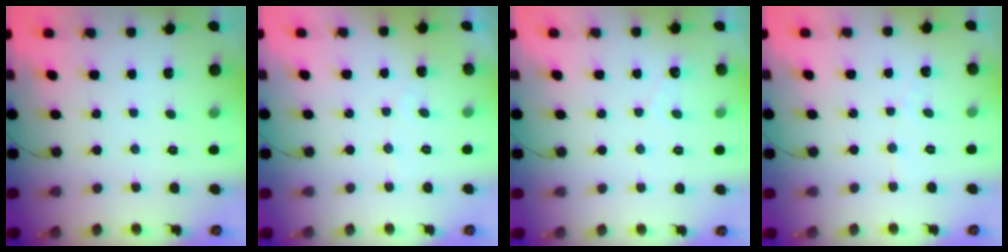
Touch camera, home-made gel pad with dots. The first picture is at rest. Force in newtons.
{"total": 2.7, "press": 2.7, "slide": 0.1}
{"total": 1.6, "press": 1.6, "slide": 0.2}
{"total": 2.4, "press": 2.4, "slide": 0.2}